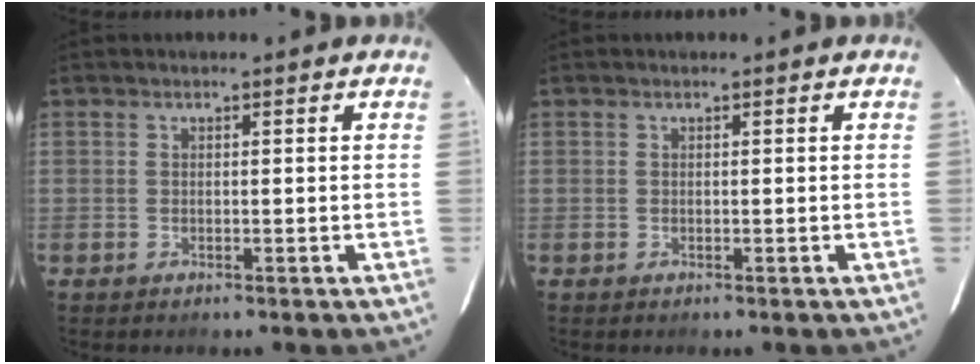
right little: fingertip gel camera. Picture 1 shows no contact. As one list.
[{"total": 0.0}]